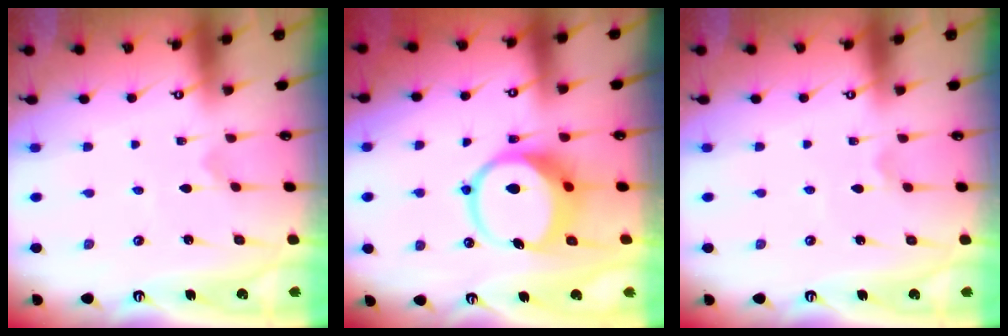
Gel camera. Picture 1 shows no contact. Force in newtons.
{"total": 10.6, "press": 10.5, "slide": 1.3}
{"total": 2.0, "press": 2.0, "slide": 0.4}